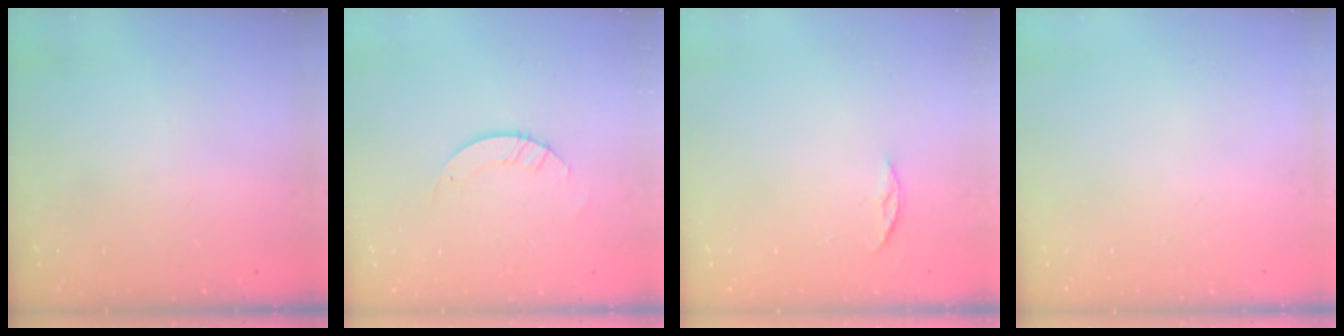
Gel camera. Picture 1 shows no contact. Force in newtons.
{"total": 2.9, "press": 2.9, "slide": 0.3}
{"total": 3.5, "press": 3.5, "slide": 0.4}
{"total": 0.0}